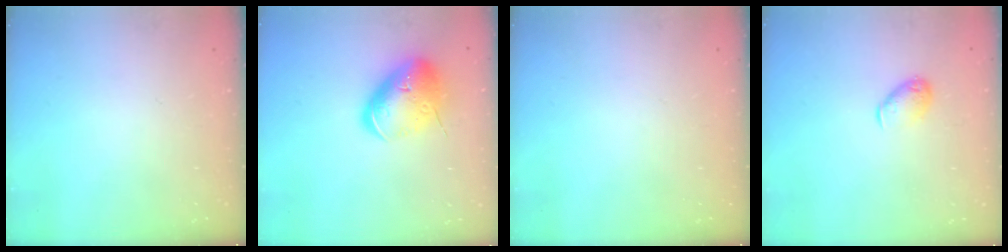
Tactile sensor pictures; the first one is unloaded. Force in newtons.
{"total": 17.4, "press": 17.2, "slide": 2.9}
{"total": 0.0}
{"total": 6.9, "press": 6.8, "slide": 1.1}